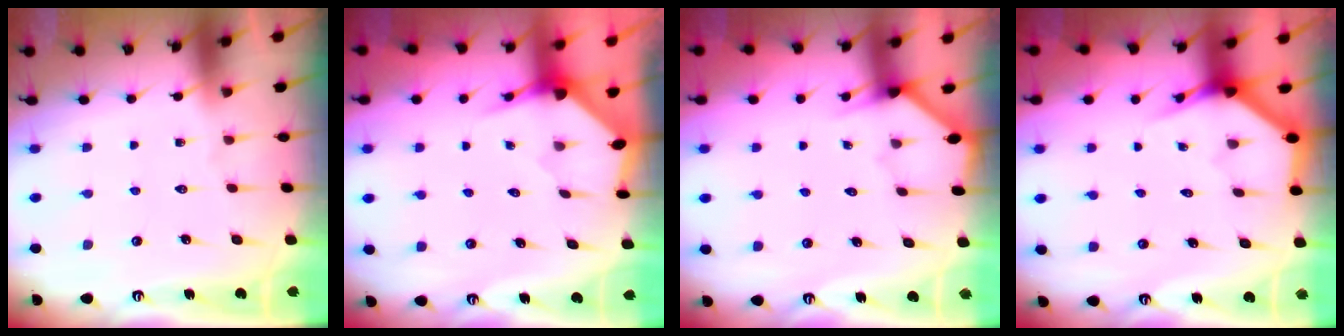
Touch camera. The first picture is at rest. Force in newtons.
{"total": 3.1, "press": 3.1, "slide": 0.2}
{"total": 1.9, "press": 1.9, "slide": 0.1}
{"total": 3.9, "press": 3.9, "slide": 0.3}